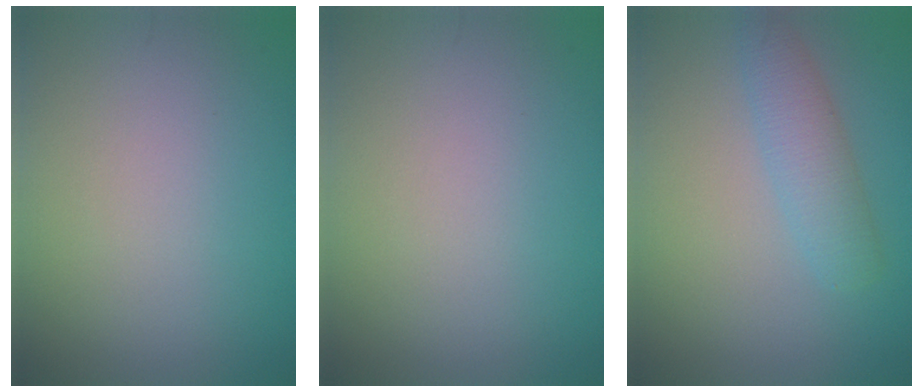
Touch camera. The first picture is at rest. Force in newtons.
{"total": 0.0}
{"total": 3.0, "press": 3.0, "slide": 0.1}